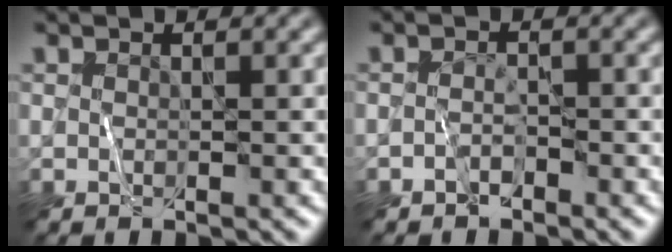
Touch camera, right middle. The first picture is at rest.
{"total": 1.3, "force": [-1.1, 0.5, 0.5], "torque": [-0.008, 0.011, -0.022]}